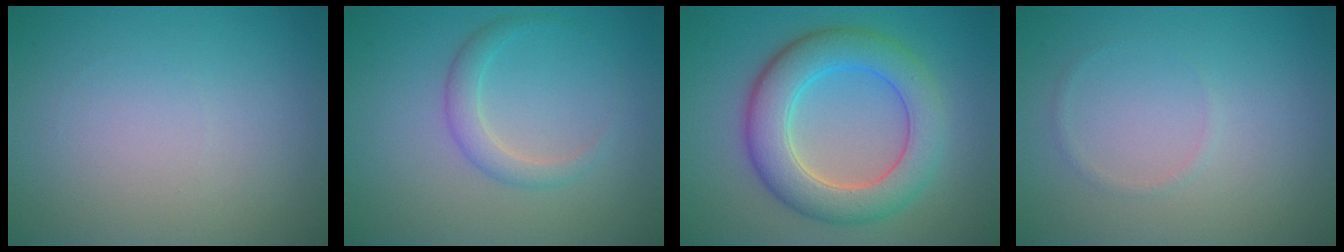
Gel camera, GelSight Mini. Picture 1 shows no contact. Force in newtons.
{"total": 2.0, "press": 2.0, "slide": 0.2}
{"total": 7.1, "press": 7.1, "slide": 0.3}
{"total": 0.7, "press": 0.7, "slide": 0.0}